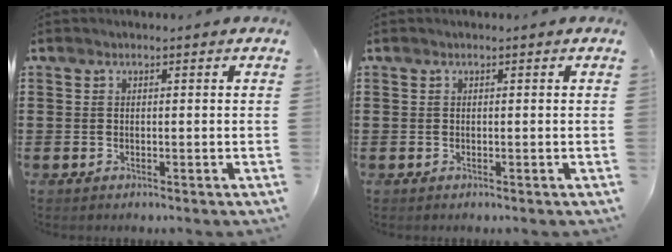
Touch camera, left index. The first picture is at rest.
{"total": 0.0}